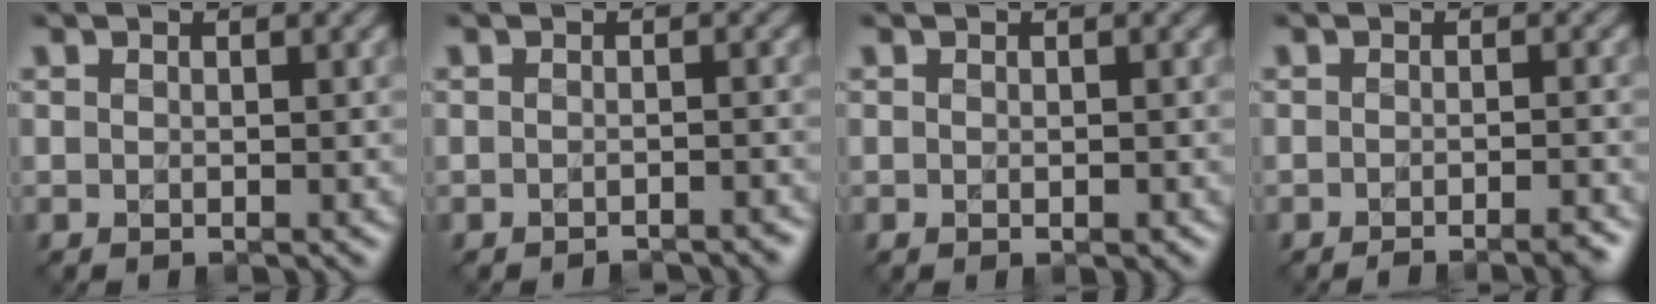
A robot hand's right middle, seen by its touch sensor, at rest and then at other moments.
{"total": 1.6, "force": [-1.6, 0.2, 0.3], "torque": [0.004, 0.003, -0.019]}
{"total": 0.8, "force": [-0.3, 0.3, 0.7], "torque": [-0.012, -0.001, -0.002]}
{"total": 2.8, "force": [-2.2, 0.5, 1.7], "torque": [-0.015, 0.003, -0.035]}